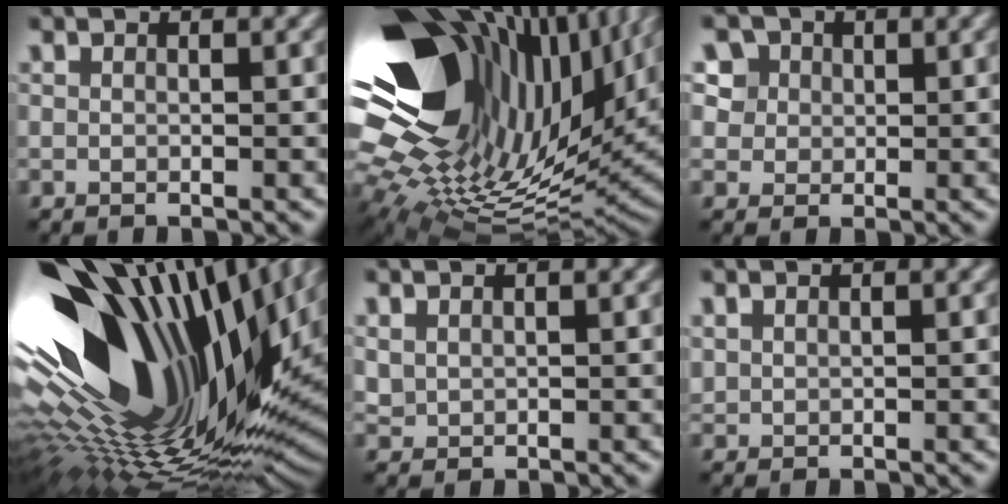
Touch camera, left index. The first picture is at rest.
{"total": 20.4, "force": [5.9, 10.8, 16.3], "torque": [-0.269, 0.011, 0.104]}
{"total": 7.0, "force": [3.5, 5.5, 2.7], "torque": [-0.064, 0.010, 0.048]}
{"total": 20.1, "force": [3.2, 8.2, 18.1], "torque": [-0.314, -0.022, 0.039]}
{"total": 1.0, "force": [0.7, 0.7, 0.3], "torque": [-0.012, -0.002, 0.018]}
{"total": 0.6, "force": [0.6, 0.3, 0.1], "torque": [-0.006, -0.001, 0.014]}